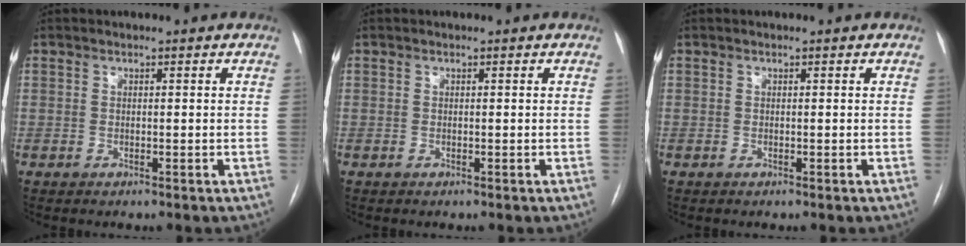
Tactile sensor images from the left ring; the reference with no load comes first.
{"total": 0.0}
{"total": 0.0}